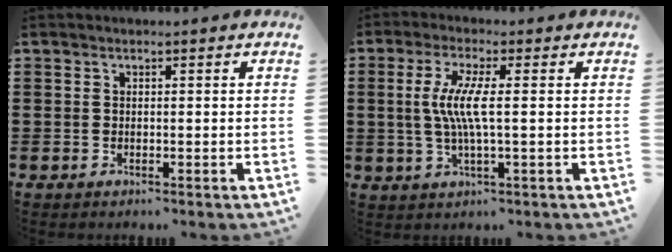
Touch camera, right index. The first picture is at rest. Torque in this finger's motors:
{"motor_torque": [1.42, 0.19, 0.80, 0.21]}